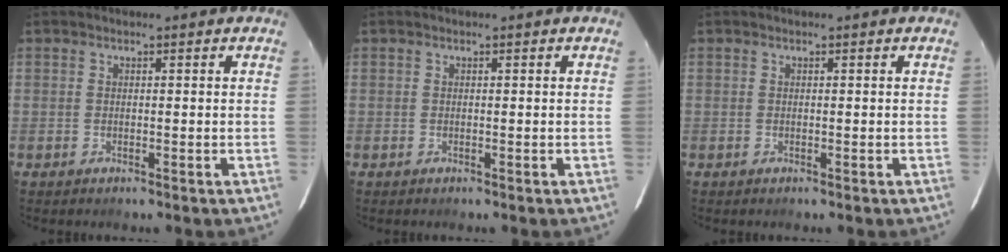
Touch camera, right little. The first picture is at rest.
{"total": 0.0}
{"total": 0.0}